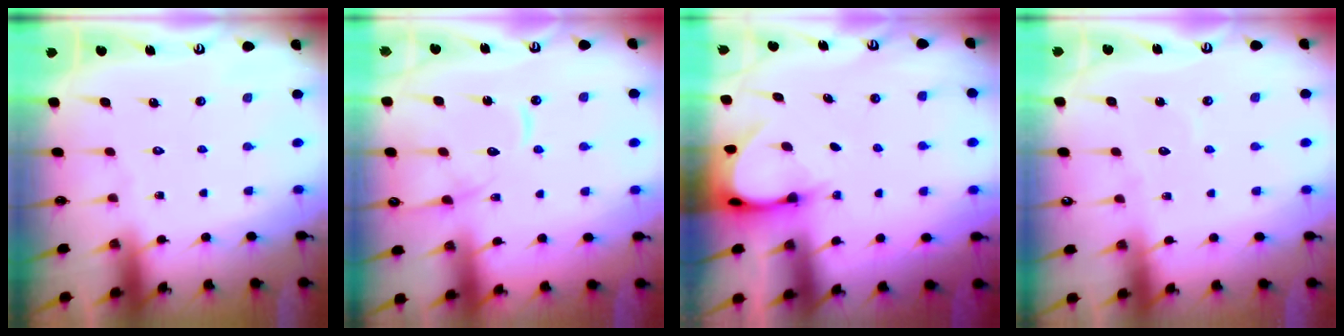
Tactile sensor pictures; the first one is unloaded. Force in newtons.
{"total": 12.8, "press": 12.8, "slide": 1.2}
{"total": 3.9, "press": 3.9, "slide": 0.4}
{"total": 4.5, "press": 4.4, "slide": 0.5}